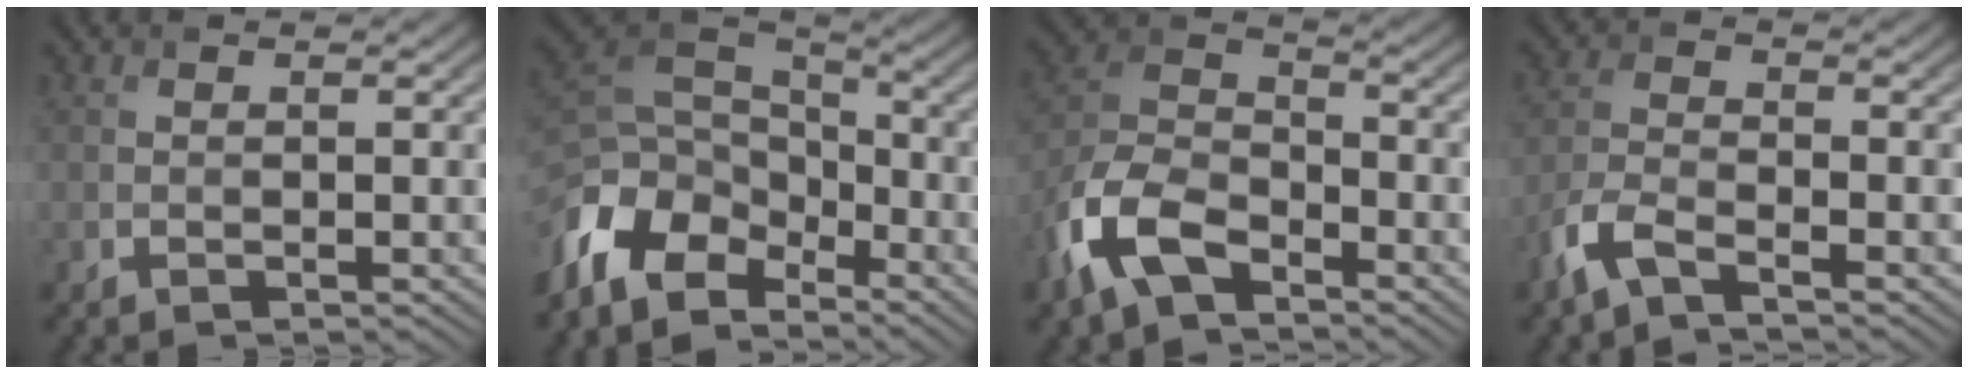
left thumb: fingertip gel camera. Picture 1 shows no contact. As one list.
[{"total": 12.1, "force": [-7.3, 6.9, 6.6], "torque": [-0.160, -0.016, -0.144]}, {"total": 10.4, "force": [-6.3, 5.0, 6.5], "torque": [-0.149, -0.007, -0.146]}, {"total": 4.5, "force": [-3.2, 1.3, 2.9], "torque": [-0.072, -0.007, -0.081]}]